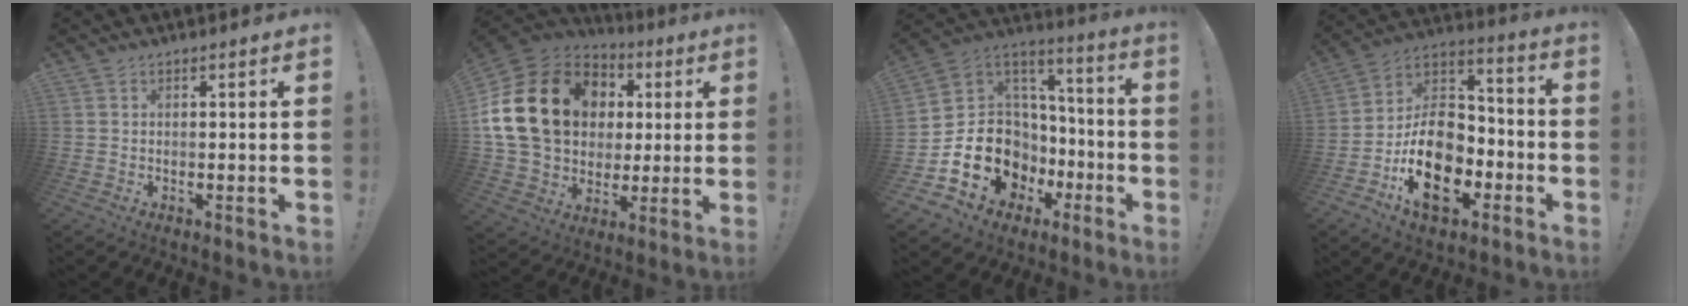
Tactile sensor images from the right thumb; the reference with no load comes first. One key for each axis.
{"total": 24.9, "fx": 5.9, "fy": 18.3, "fz": 15.8, "tx": -0.290, "ty": -0.004, "tz": 0.135}
{"total": 18.2, "fx": -6.4, "fy": 14.4, "fz": 9.1, "tx": -0.164, "ty": 0.027, "tz": -0.075}
{"total": 20.4, "fx": -8.0, "fy": 13.5, "fz": 12.9, "tx": -0.201, "ty": 0.037, "tz": -0.125}